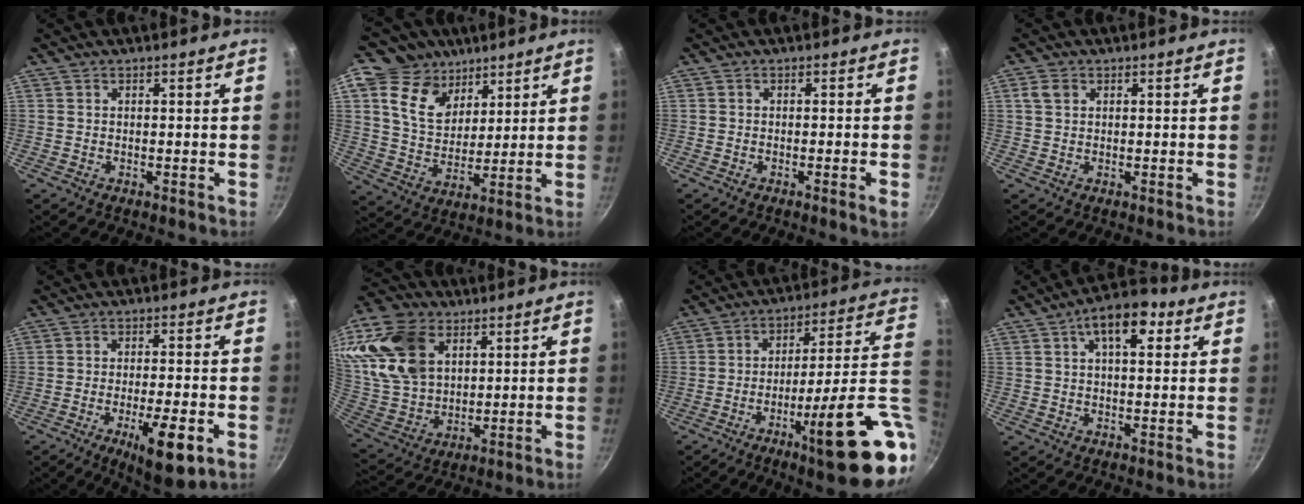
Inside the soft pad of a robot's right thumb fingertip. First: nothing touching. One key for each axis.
{"total": 14.5, "fx": 7.8, "fy": 10.3, "fz": 6.5, "tx": -0.081, "ty": -0.038, "tz": 0.141}
{"total": 1.9, "fx": -0.8, "fy": -0.1, "fz": 1.7, "tx": -0.035, "ty": 0.001, "tz": -0.013}
{"total": 2.6, "fx": 0.9, "fy": 2.0, "fz": 1.4, "tx": -0.018, "ty": 0.004, "tz": 0.016}
{"total": 11.1, "fx": -4.4, "fy": 2.9, "fz": 9.7, "tx": -0.148, "ty": 0.009, "tz": -0.062}
{"total": 19.8, "fx": 7.3, "fy": 14.1, "fz": 11.8, "tx": -0.218, "ty": -0.016, "tz": 0.147}
{"total": 23.7, "fx": -7.0, "fy": 4.3, "fz": 22.2, "tx": -0.272, "ty": 0.018, "tz": -0.102}
{"total": 9.4, "fx": 3.5, "fy": 4.8, "fz": 7.3, "tx": -0.090, "ty": 0.008, "tz": 0.042}